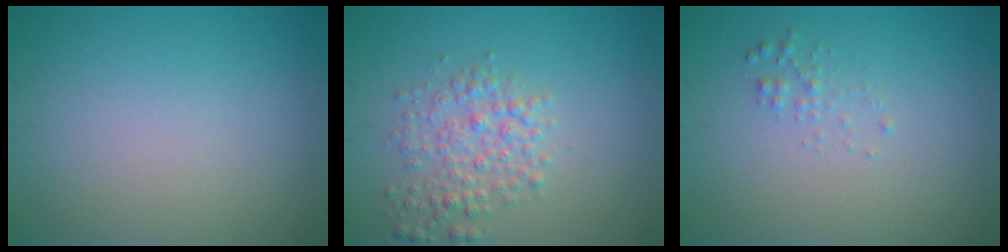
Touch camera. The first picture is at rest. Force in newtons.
{"total": 3.1, "press": 3.1, "slide": 0.1}
{"total": 0.9, "press": 0.9, "slide": 0.1}